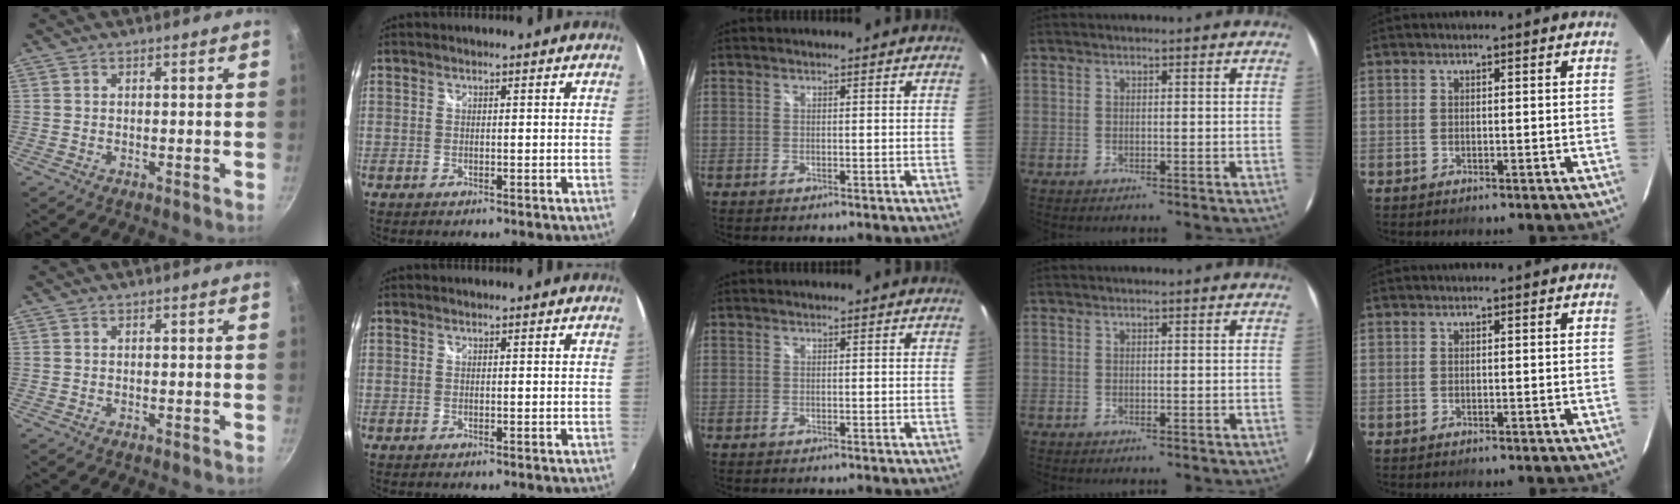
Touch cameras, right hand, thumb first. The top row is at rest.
{}